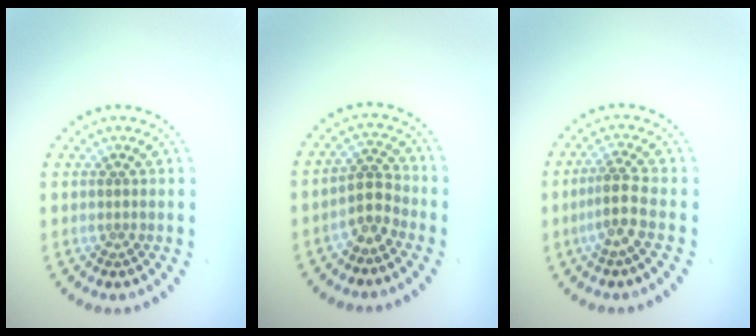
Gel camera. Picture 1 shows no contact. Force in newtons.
{"total": 2.3, "press": 2.0, "slide": 1.1}
{"total": 2.7, "press": 1.9, "slide": 1.9}